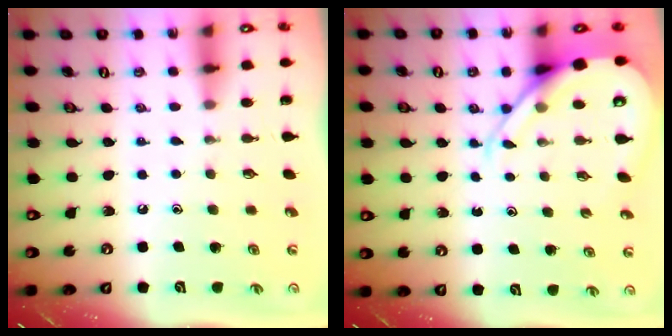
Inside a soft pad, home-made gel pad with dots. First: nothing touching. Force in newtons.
{"total": 9.2, "press": 9.2, "slide": 0.9}